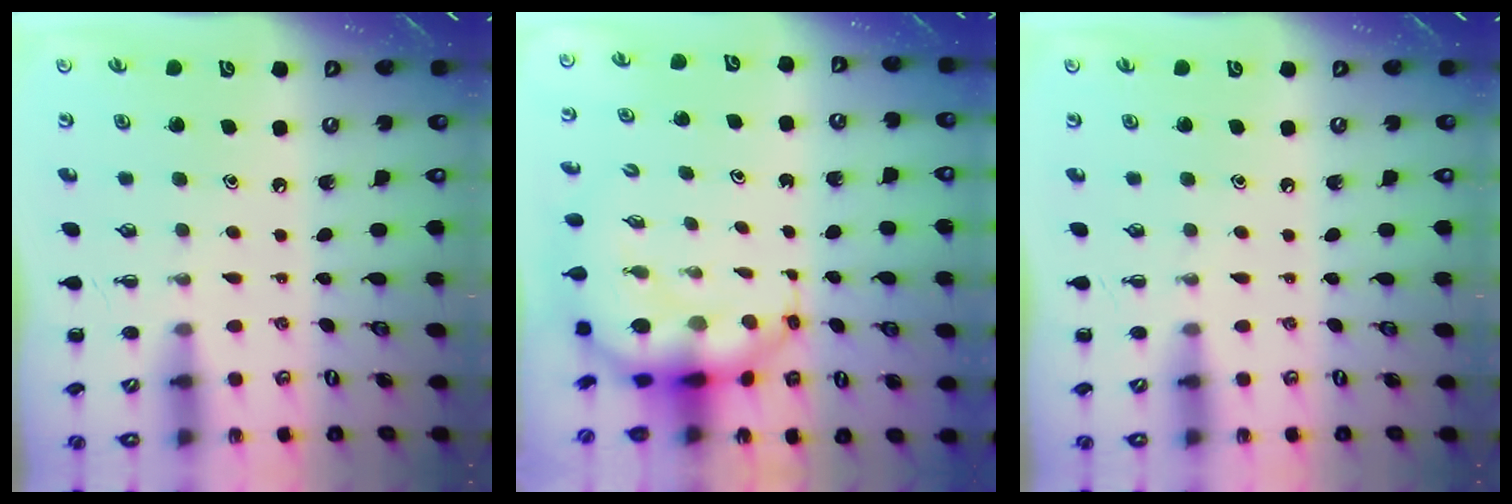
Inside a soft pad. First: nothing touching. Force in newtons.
{"total": 8.5, "press": 7.9, "slide": 3.0}
{"total": 0.0}